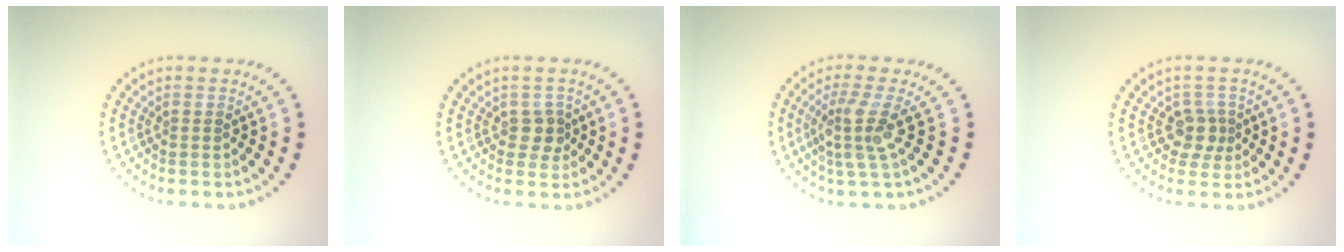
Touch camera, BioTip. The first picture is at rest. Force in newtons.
{"total": 1.6, "press": 1.4, "slide": 0.7}
{"total": 3.2, "press": 2.4, "slide": 2.2}
{"total": 2.1, "press": 1.7, "slide": 1.2}